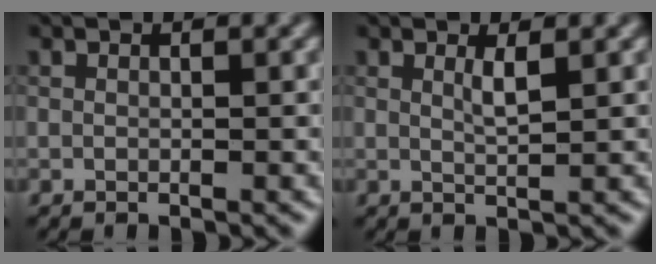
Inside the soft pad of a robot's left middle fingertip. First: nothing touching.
{"total": 1.3, "force": [0.6, 0.1, 1.1], "torque": [-0.023, -0.002, 0.009]}